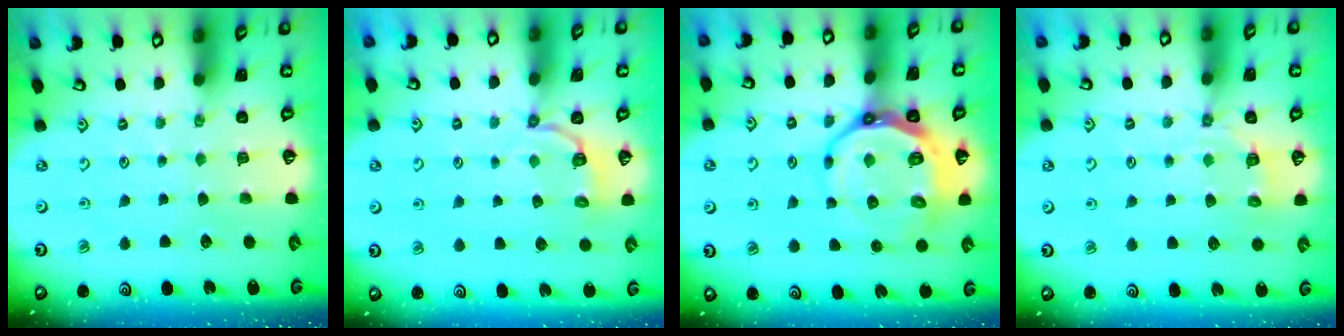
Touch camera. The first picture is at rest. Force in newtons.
{"total": 3.1, "press": 1.5, "slide": 2.7}
{"total": 15.2, "press": 14.7, "slide": 3.8}
{"total": 6.0, "press": 5.8, "slide": 1.7}